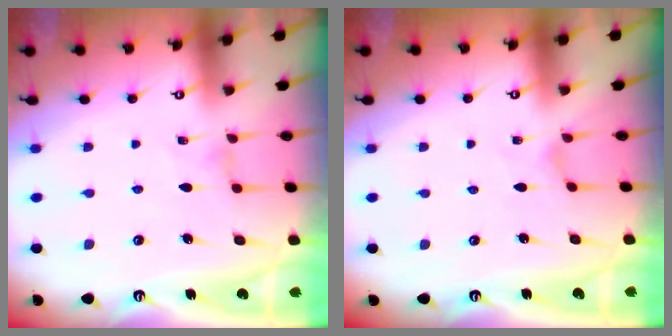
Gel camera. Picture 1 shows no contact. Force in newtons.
{"total": 0.9, "press": 0.8, "slide": 0.3}